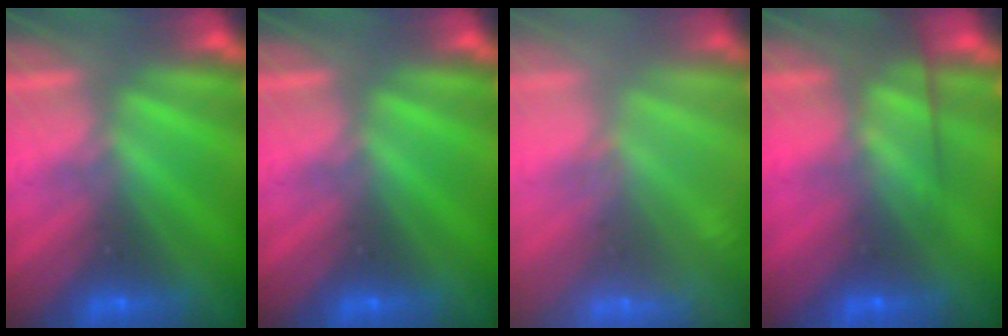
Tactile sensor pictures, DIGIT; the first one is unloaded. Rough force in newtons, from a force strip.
{"total": 0.0}
{"total": 2.4}
{"total": 7.3}